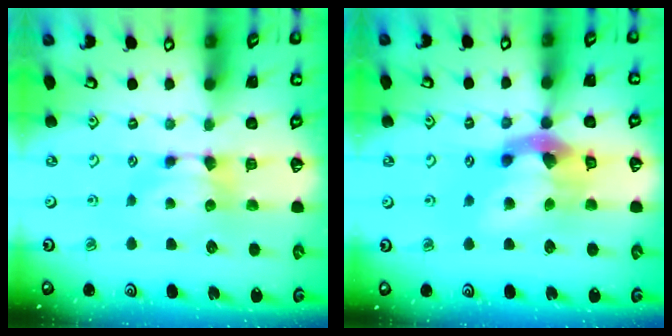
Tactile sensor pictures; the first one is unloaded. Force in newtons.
{"total": 8.2, "press": 7.7, "slide": 2.8}